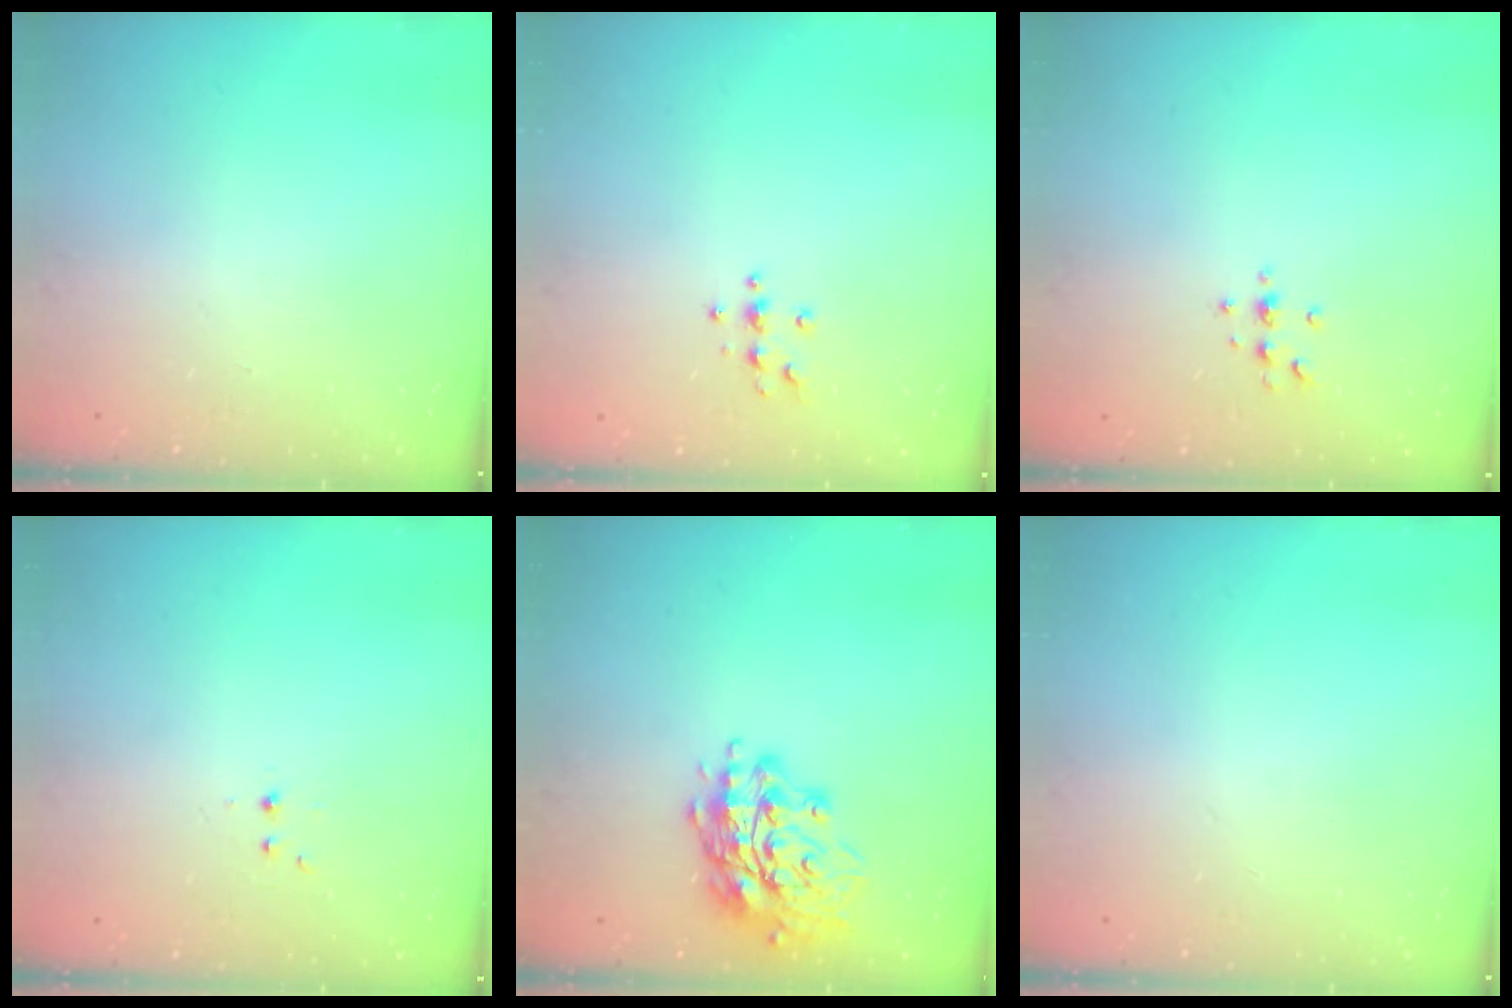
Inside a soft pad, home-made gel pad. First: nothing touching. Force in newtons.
{"total": 4.8, "press": 4.7, "slide": 0.6}
{"total": 4.0, "press": 4.0, "slide": 0.4}
{"total": 2.8, "press": 2.4, "slide": 1.5}
{"total": 15.7, "press": 15.6, "slide": 2.4}
{"total": 0.0}